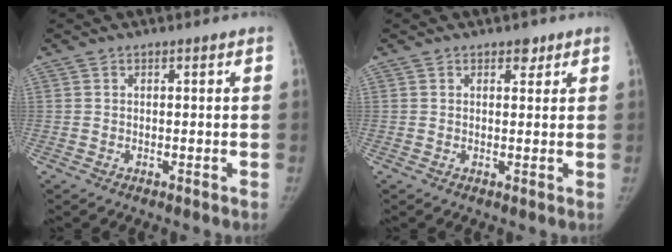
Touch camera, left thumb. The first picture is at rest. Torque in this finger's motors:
{"motor_torque": [0.33, -0.29, 0.51, -0.01, 0.05]}